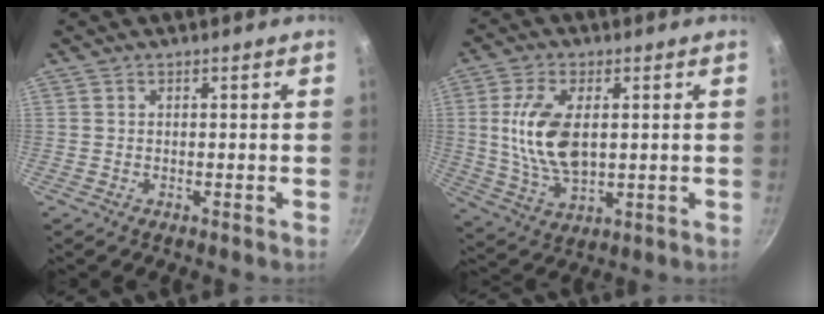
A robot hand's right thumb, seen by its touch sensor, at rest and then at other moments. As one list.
[{"total": 12.8, "force": [1.6, 7.0, 10.6], "torque": [-0.196, -0.008, 0.035]}]